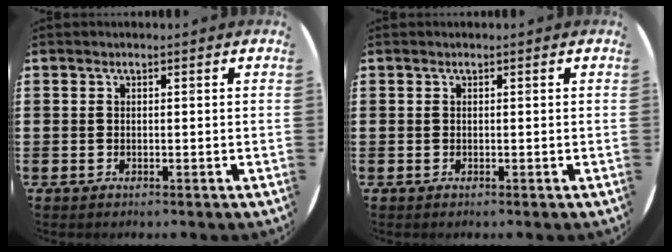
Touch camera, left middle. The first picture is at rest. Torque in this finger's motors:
{"motor_torque": [-0.04, 0.04, 0.00, 0.01]}